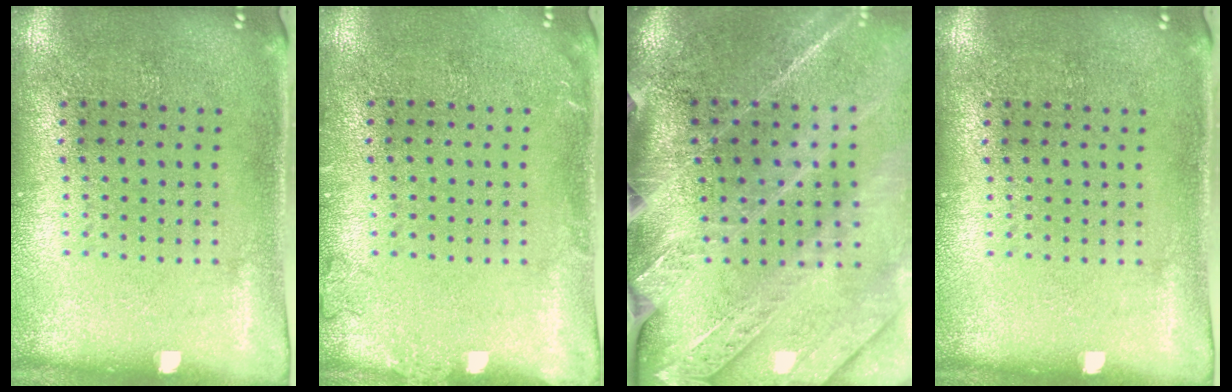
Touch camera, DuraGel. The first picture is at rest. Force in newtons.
{"total": 1.0, "press": 1.0, "slide": 0.1}
{"total": 3.9, "press": 3.3, "slide": 2.1}
{"total": 0.0}